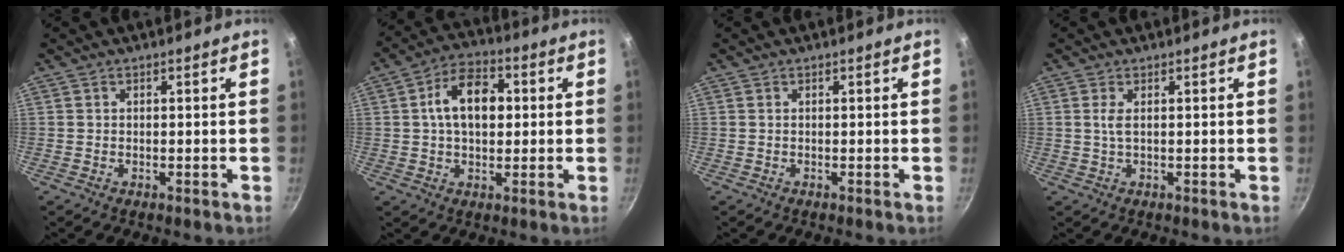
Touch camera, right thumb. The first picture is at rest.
{"total": 11.1, "force": [1.6, 7.2, 8.4], "torque": [-0.115, 0.018, 0.016]}
{"total": 0.0}
{"total": 1.8, "force": [0.3, 0.5, 1.7], "torque": [-0.041, -0.002, 0.010]}